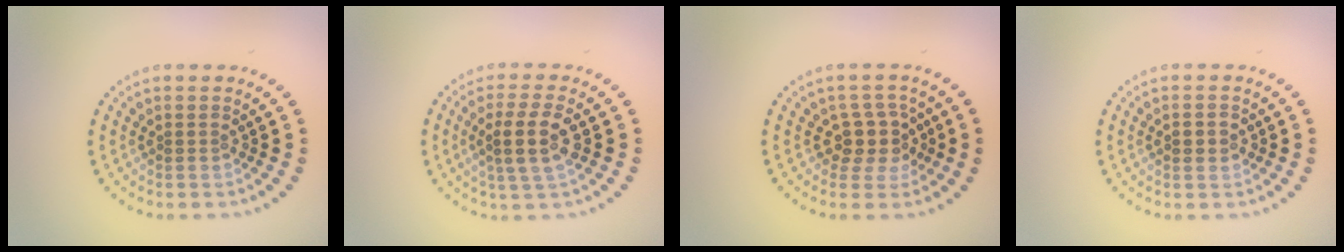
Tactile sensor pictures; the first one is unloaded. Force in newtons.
{"total": 4.0, "press": 3.7, "slide": 1.5}
{"total": 3.0, "press": 2.5, "slide": 1.6}
{"total": 2.2, "press": 2.2, "slide": 0.1}